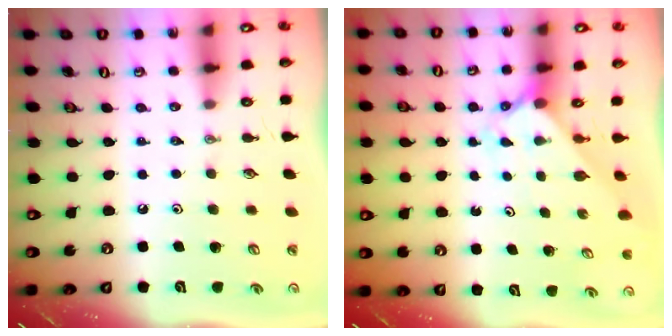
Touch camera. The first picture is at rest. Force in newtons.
{"total": 2.0, "press": 2.0, "slide": 0.2}